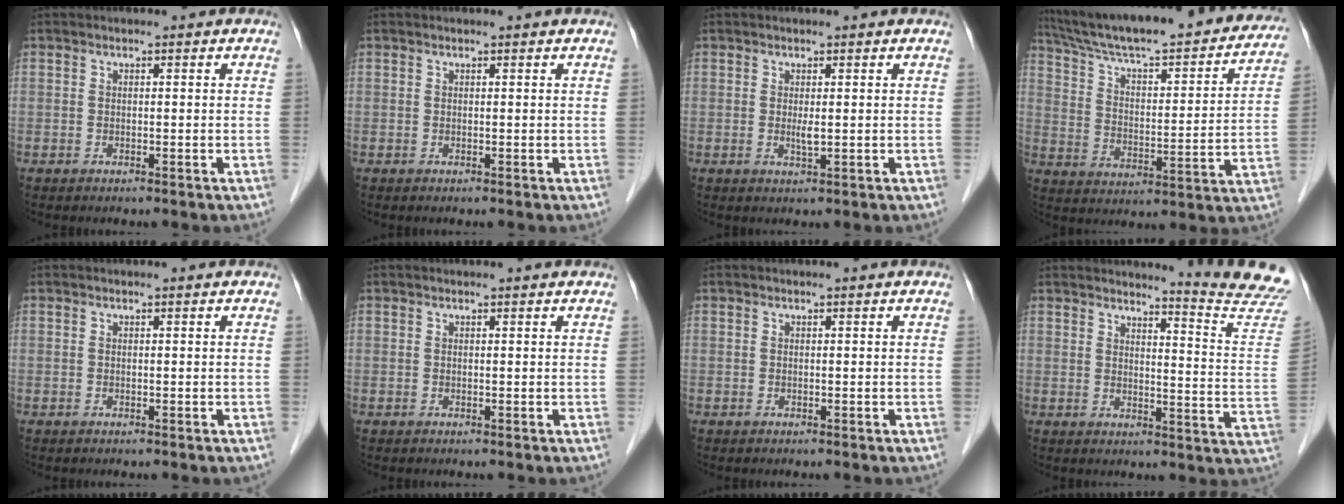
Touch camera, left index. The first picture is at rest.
{"total": 0.6, "force": [0.6, 0.0, 0.1], "torque": [-0.004, 0.001, 0.007]}
{"total": 1.3, "force": [0.2, 0.2, 1.3], "torque": [-0.029, -0.003, 0.006]}
{"total": 29.9, "force": [26.1, 4.9, 13.9], "torque": [-0.224, -0.023, 0.354]}
{"total": 0.0}
{"total": 0.9, "force": [0.9, 0.0, 0.2], "torque": [-0.009, 0.004, 0.010]}
{"total": 0.0}
{"total": 13.1, "force": [12.8, -2.1, 1.5], "torque": [-0.021, -0.122, 0.132]}